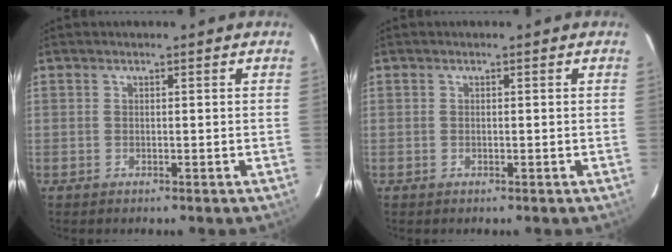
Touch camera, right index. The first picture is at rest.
{"total": 0.0}